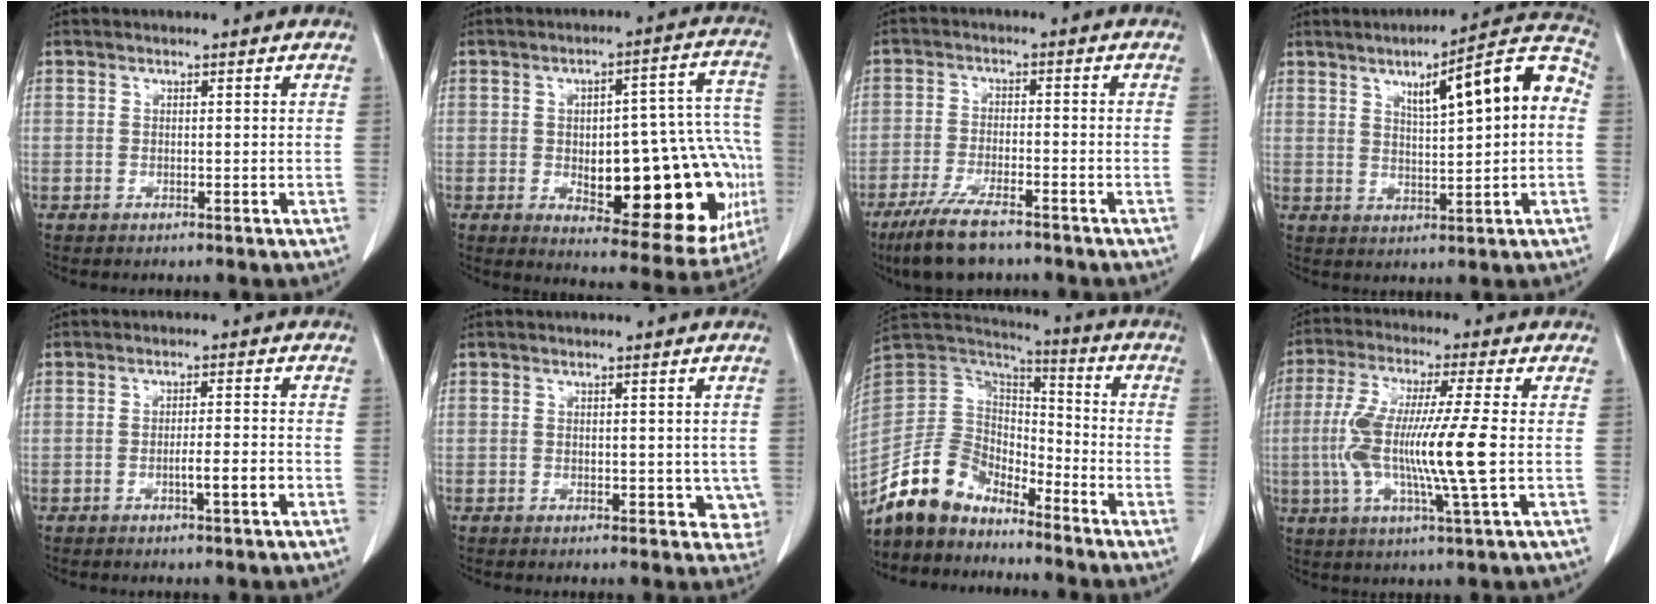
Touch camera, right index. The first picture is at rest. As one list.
[{"total": 23.8, "force": [-4.7, 8.4, 21.8], "torque": [-0.202, 0.034, -0.032]}, {"total": 8.9, "force": [-6.7, 1.8, 5.5], "torque": [-0.105, -0.020, -0.116]}, {"total": 12.1, "force": [2.7, 2.0, 11.6], "torque": [-0.160, 0.034, 0.035]}, {"total": 3.3, "force": [-1.3, 0.1, 3.1], "torque": [-0.050, -0.001, -0.020]}, {"total": 3.6, "force": [0.1, 2.6, 2.5], "torque": [-0.006, -0.003, 0.004]}, {"total": 12.6, "force": [-10.8, 5.7, 3.2], "torque": [-0.071, 0.034, -0.213]}, {"total": 13.7, "force": [-1.2, 0.5, 13.7], "torque": [-0.274, -0.003, -0.027]}]